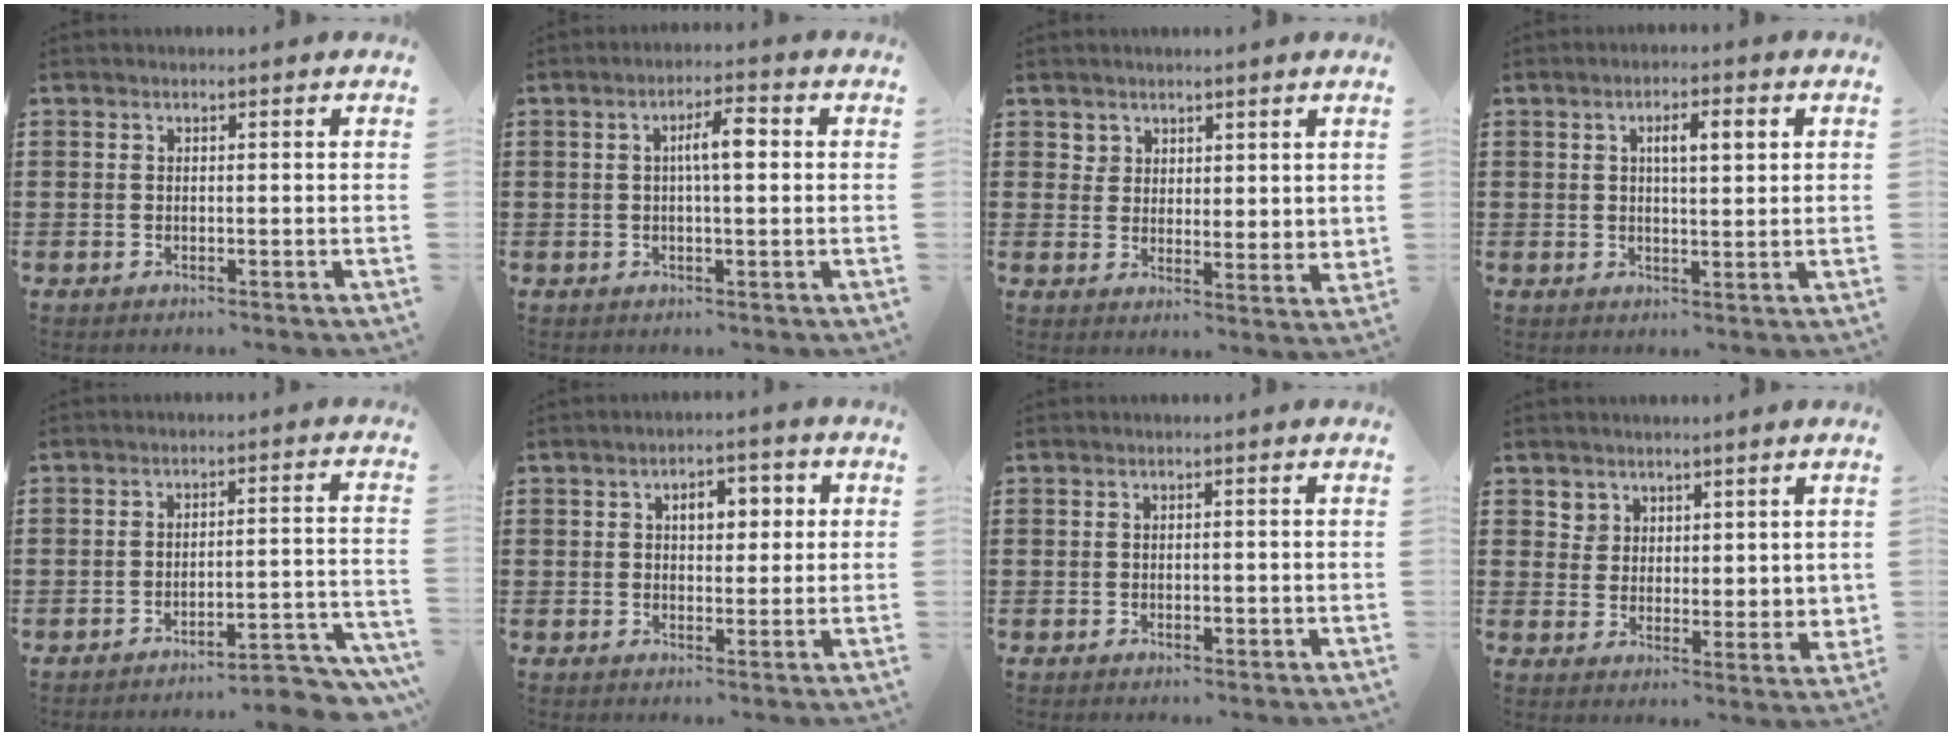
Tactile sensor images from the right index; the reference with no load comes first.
{"total": 4.5, "force": [0.5, 1.1, 4.4], "torque": [-0.075, 0.003, 0.003]}
{"total": 3.8, "force": [3.1, 2.2, 0.3], "torque": [-0.019, 0.002, 0.060]}
{"total": 3.7, "force": [1.0, 1.0, 3.4], "torque": [-0.061, 0.006, 0.011]}
{"total": 4.5, "force": [-4.2, 0.1, 1.5], "torque": [-0.027, -0.008, -0.086]}
{"total": 4.3, "force": [1.0, 2.5, 3.3], "torque": [-0.048, 0.003, 0.007]}
{"total": 0.9, "force": [-0.2, 0.6, 0.6], "torque": [-0.014, 0.003, -0.005]}
{"total": 4.8, "force": [3.7, 3.1, 0.3], "torque": [-0.017, -0.002, 0.070]}